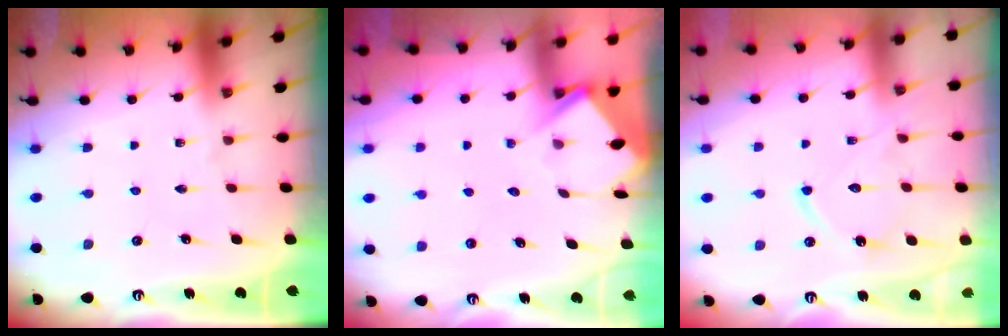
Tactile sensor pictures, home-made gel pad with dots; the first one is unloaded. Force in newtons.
{"total": 3.9, "press": 3.9, "slide": 0.4}
{"total": 12.1, "press": 12.0, "slide": 0.9}